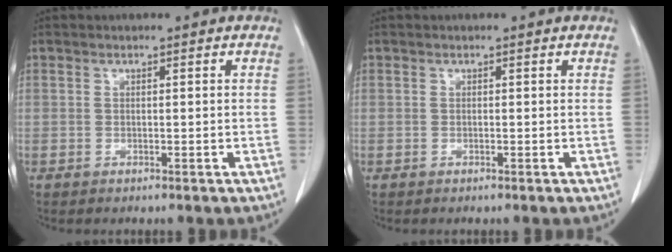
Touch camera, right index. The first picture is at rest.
{"total": 0.0}